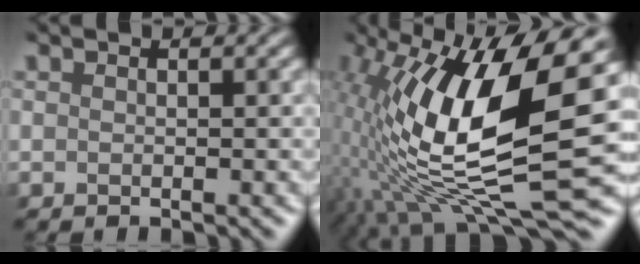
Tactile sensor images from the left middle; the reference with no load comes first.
{"total": 15.5, "force": [2.3, 5.7, 14.2], "torque": [-0.284, -0.009, 0.037]}